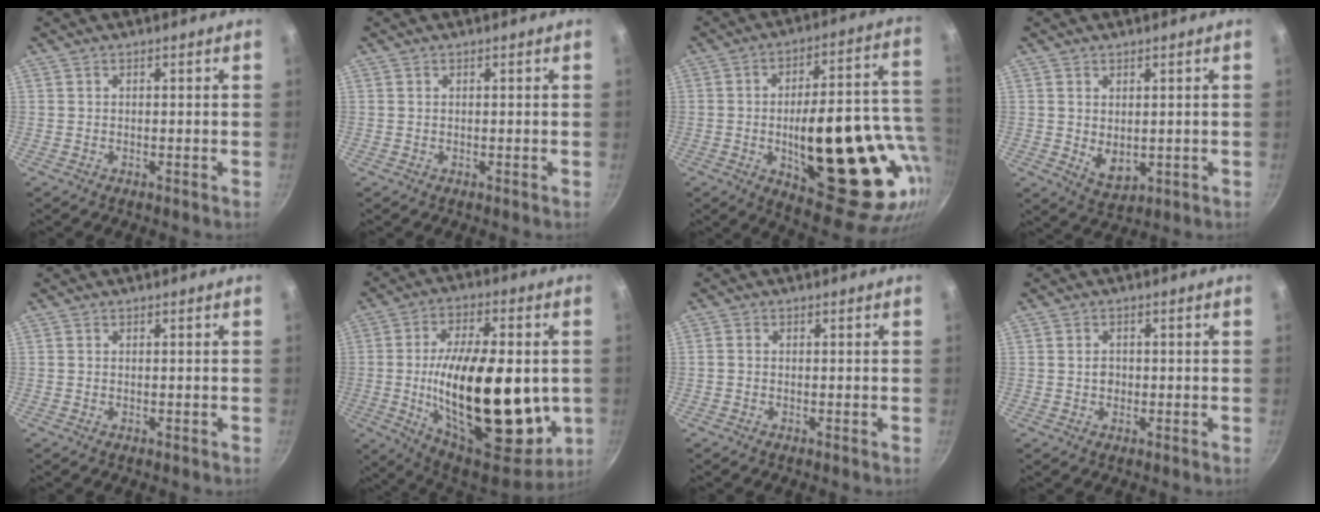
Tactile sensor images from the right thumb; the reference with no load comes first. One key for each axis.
{"total": 0.0}
{"total": 30.1, "fx": -4.7, "fy": 12.2, "fz": 27.1, "tx": -0.336, "ty": 0.002, "tz": -0.047}
{"total": 5.0, "fx": 0.5, "fy": 3.3, "fz": 3.6, "tx": -0.052, "ty": -0.018, "tz": 0.019}
{"total": 0.0}
{"total": 30.5, "fx": -2.2, "fy": 14.2, "fz": 26.8, "tx": -0.415, "ty": -0.005, "tz": -0.027}
{"total": 0.9, "fx": -0.1, "fy": 0.8, "fz": 0.5, "tx": -0.010, "ty": 0.004, "tz": -0.004}
{"total": 2.1, "fx": -0.1, "fy": 1.8, "fz": 1.1, "tx": -0.011, "ty": 0.006, "tz": -0.001}